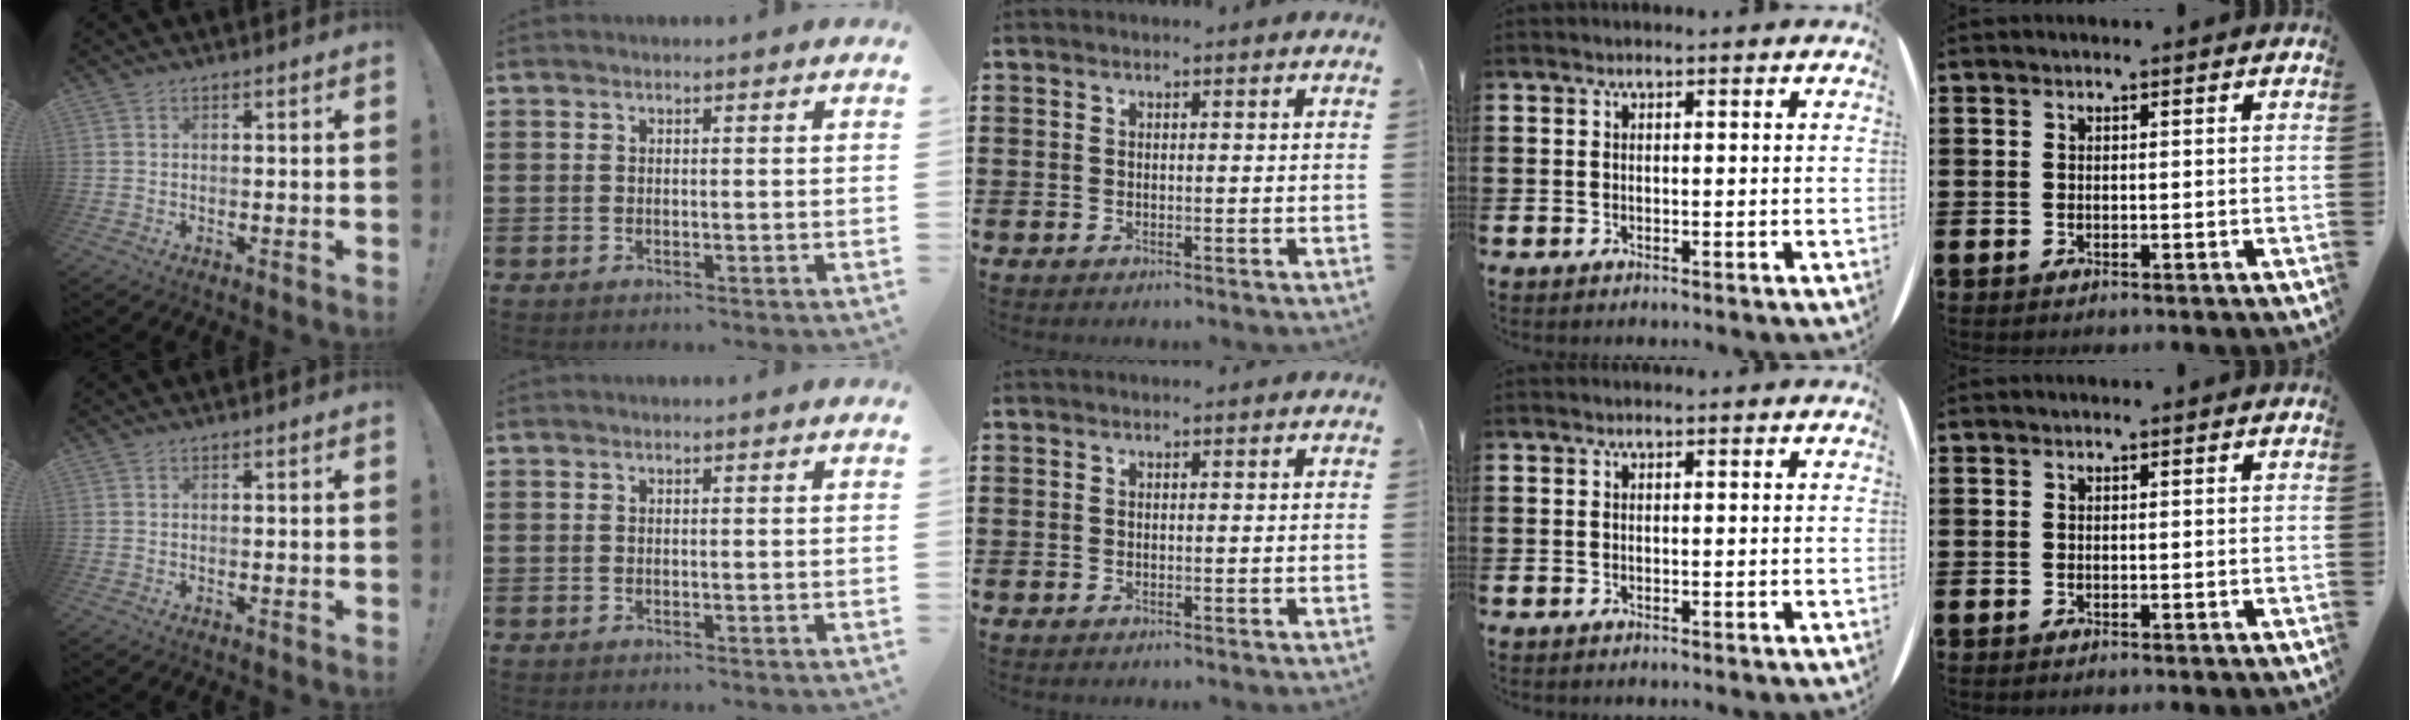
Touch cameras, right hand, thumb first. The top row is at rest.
{}